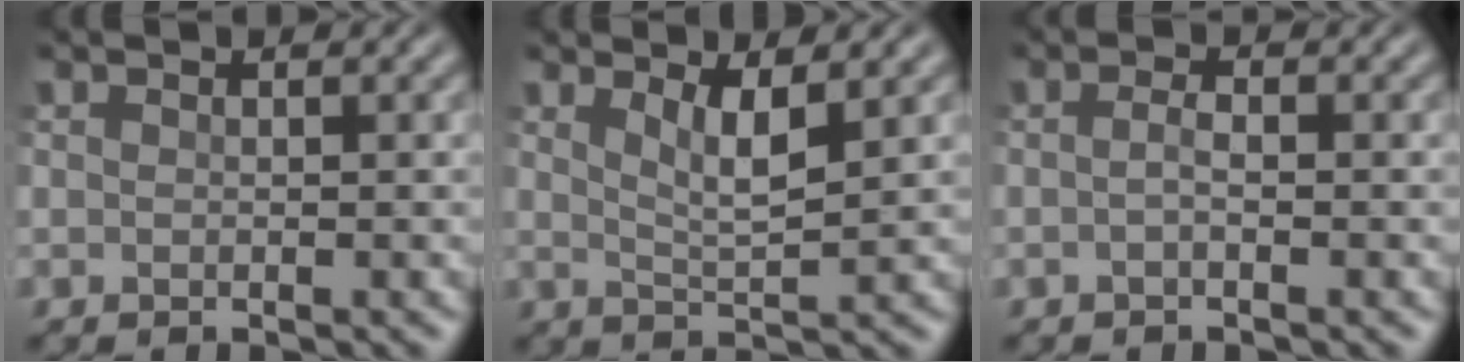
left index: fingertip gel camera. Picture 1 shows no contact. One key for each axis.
{"total": 2.8, "fx": 1.3, "fy": 0.7, "fz": 2.3, "tx": -0.038, "ty": -0.010, "tz": 0.022}
{"total": 1.2, "fx": -0.5, "fy": 0.3, "fz": 1.0, "tx": -0.025, "ty": 0.000, "tz": -0.015}